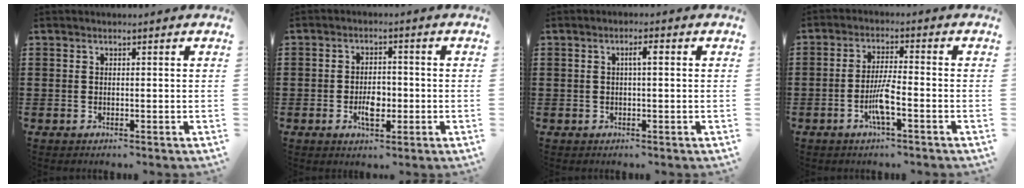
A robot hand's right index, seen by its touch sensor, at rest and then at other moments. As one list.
[{"total": 4.0, "force": [-1.2, 2.0, 3.3], "torque": [-0.051, 0.001, -0.021]}, {"total": 2.1, "force": [0.2, 0.4, 2.0], "torque": [-0.038, 0.004, 0.002]}, {"total": 5.0, "force": [-2.2, 0.2, 4.5], "torque": [-0.097, -0.013, -0.045]}]